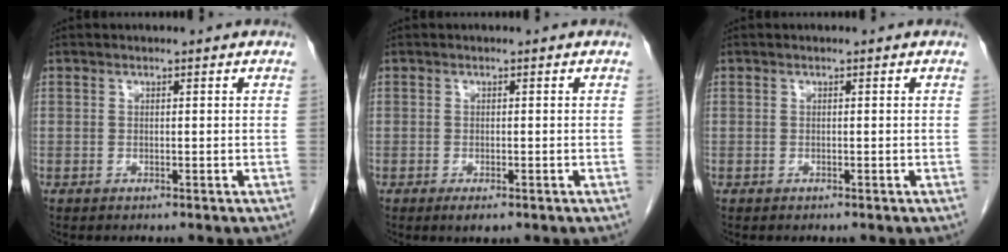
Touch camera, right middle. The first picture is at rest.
{"total": 2.1, "force": [-1.2, 0.6, 1.5], "torque": [-0.022, -0.003, -0.014]}
{"total": 0.0}